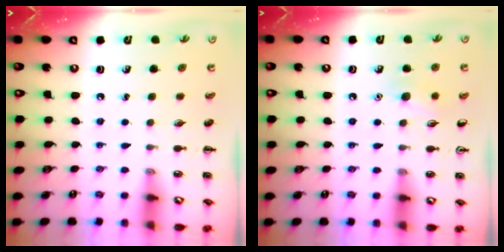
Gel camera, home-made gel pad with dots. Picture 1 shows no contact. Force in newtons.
{"total": 6.7, "press": 6.4, "slide": 2.1}